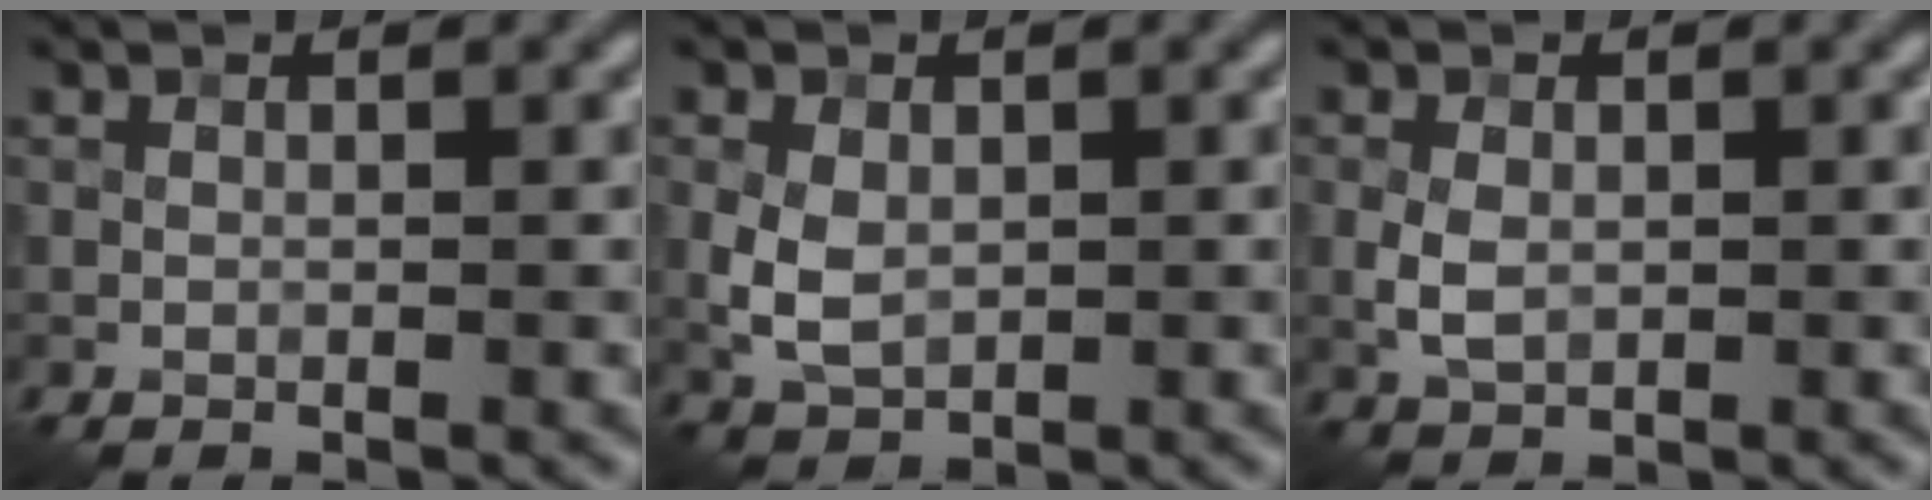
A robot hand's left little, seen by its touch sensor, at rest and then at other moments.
{"total": 3.2, "force": [0.1, 2.3, 2.2], "torque": [-0.051, 0.000, 0.004]}
{"total": 2.4, "force": [0.0, 1.6, 1.7], "torque": [-0.041, -0.001, 0.002]}